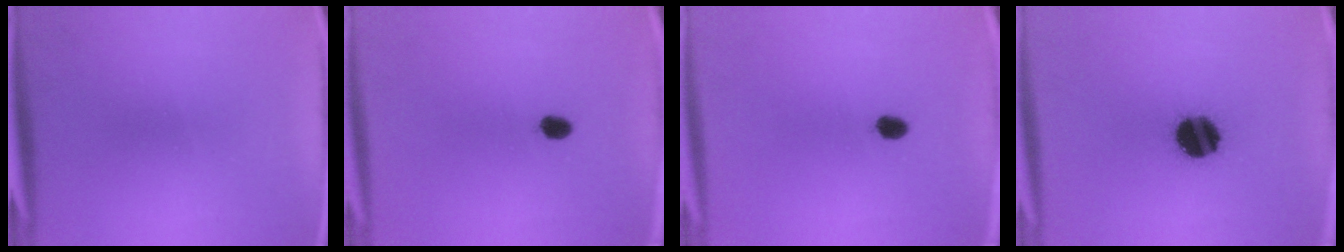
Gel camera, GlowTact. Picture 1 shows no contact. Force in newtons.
{"total": 2.1}
{"total": 2.1}
{"total": 13.4}